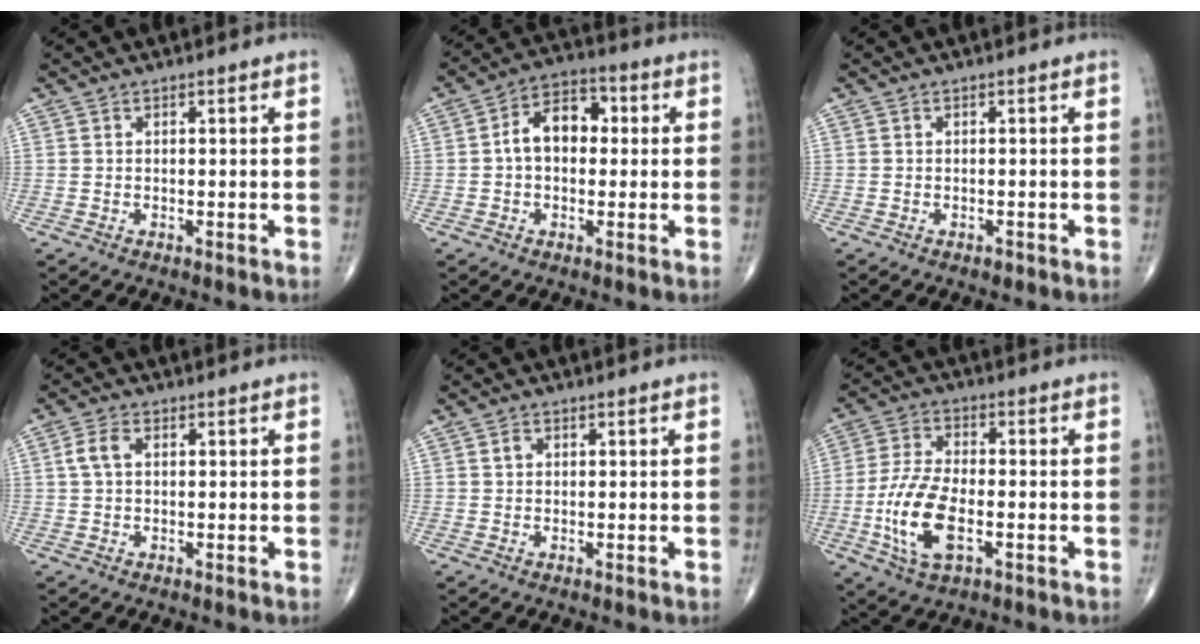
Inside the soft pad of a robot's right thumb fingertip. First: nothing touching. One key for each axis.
{"total": 8.9, "fx": 0.6, "fy": 6.0, "fz": 6.6, "tx": -0.087, "ty": 0.030, "tz": -0.001}
{"total": 0.5, "fx": -0.4, "fy": 0.3, "fz": 0.2, "tx": 0.000, "ty": 0.001, "tz": -0.008}
{"total": 3.5, "fx": 0.8, "fy": 2.1, "fz": 2.7, "tx": -0.062, "ty": 0.009, "tz": 0.014}
{"total": 0.9, "fx": 0.4, "fy": 0.4, "fz": 0.7, "tx": -0.017, "ty": 0.007, "tz": 0.008}
{"total": 12.2, "fx": -3.1, "fy": 5.7, "fz": 10.4, "tx": -0.217, "ty": 0.009, "tz": -0.060}